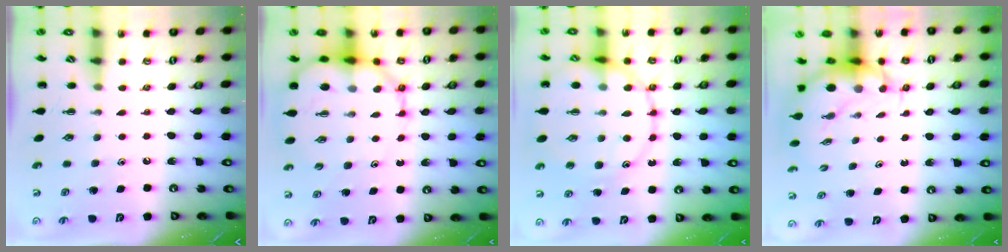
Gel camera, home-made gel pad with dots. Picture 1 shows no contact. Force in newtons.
{"total": 11.7, "press": 11.3, "slide": 3.2}
{"total": 18.8, "press": 18.7, "slide": 1.9}
{"total": 7.0, "press": 6.9, "slide": 1.3}